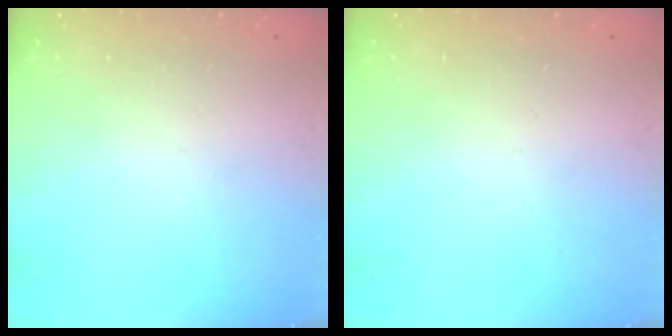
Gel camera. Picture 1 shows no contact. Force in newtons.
{"total": 0.0}